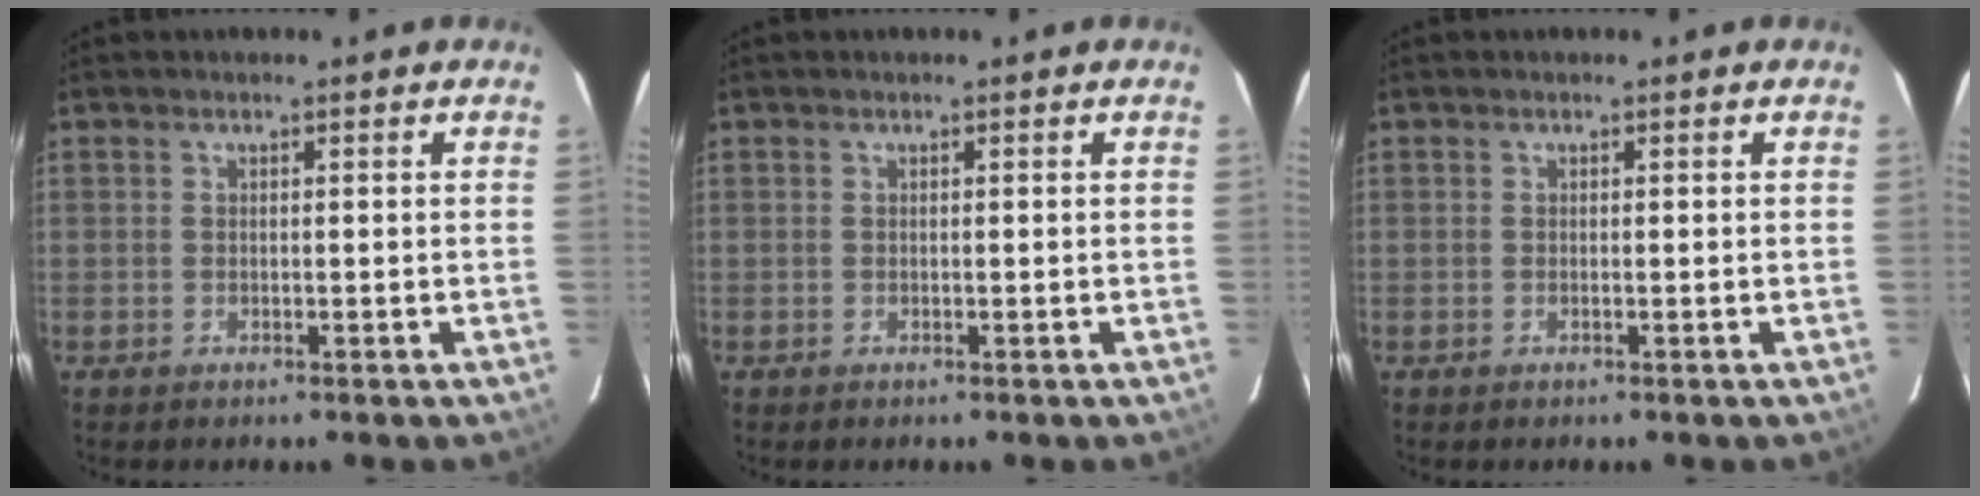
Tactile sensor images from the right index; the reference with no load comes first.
{"total": 0.0}
{"total": 0.0}